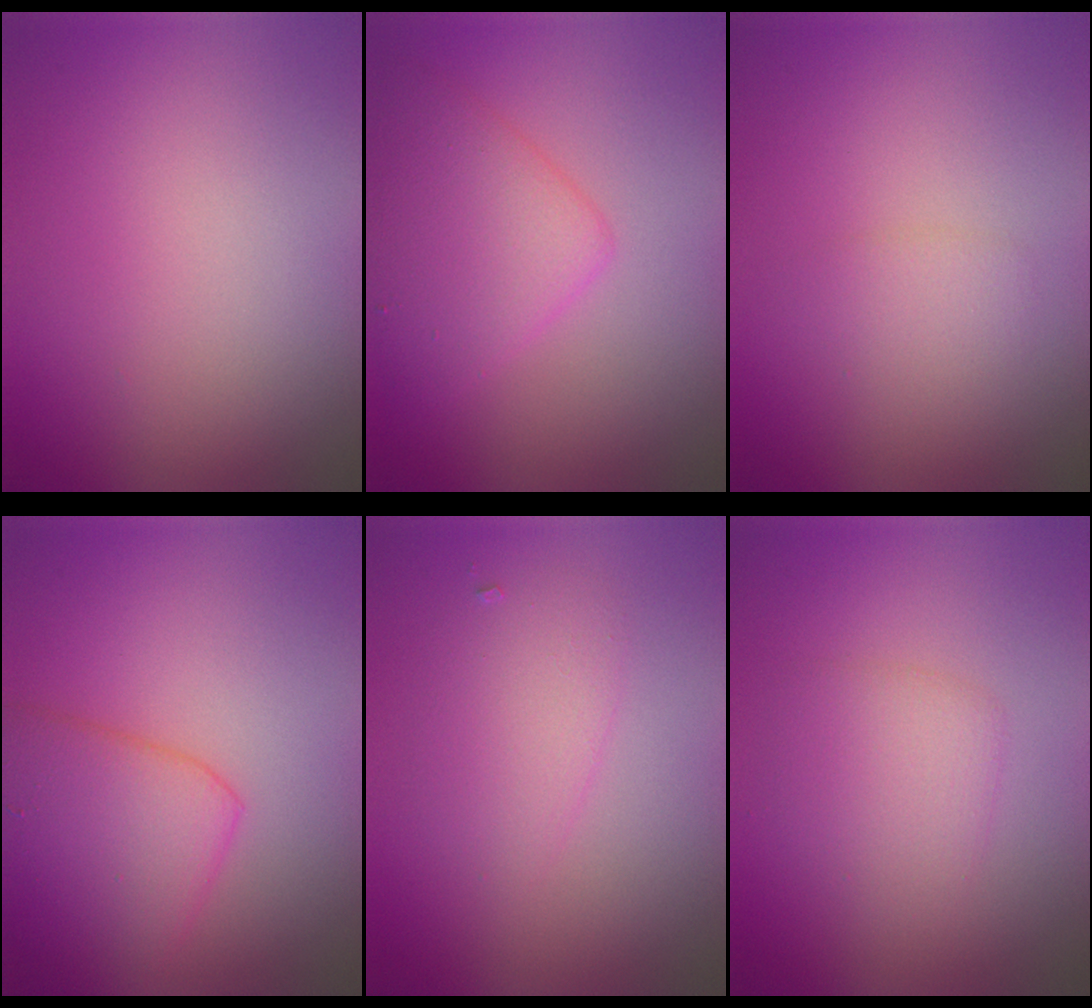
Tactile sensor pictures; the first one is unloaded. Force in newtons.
{"total": 4.4, "press": 4.4, "slide": 0.0}
{"total": 1.4, "press": 1.4, "slide": 0.0}
{"total": 5.2, "press": 5.2, "slide": 0.4}
{"total": 2.2, "press": 2.2, "slide": 0.1}
{"total": 2.7, "press": 2.7, "slide": 0.1}